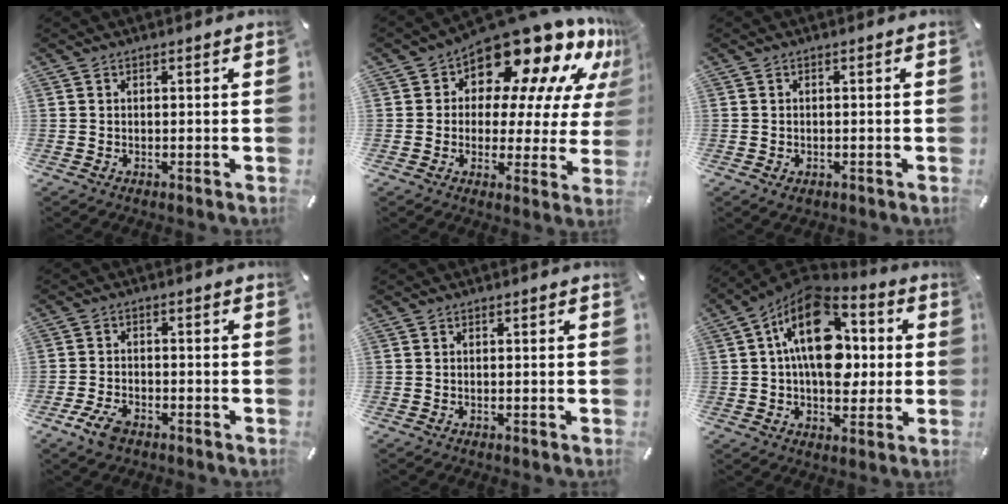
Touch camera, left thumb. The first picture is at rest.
{"total": 17.4, "force": [13.1, 7.5, 8.7], "torque": [-0.133, -0.115, 0.219]}
{"total": 1.1, "force": [-0.6, 0.7, 0.5], "torque": [-0.010, 0.002, -0.012]}
{"total": 5.1, "force": [-3.3, 2.5, 3.0], "torque": [-0.078, 0.010, -0.067]}
{"total": 0.0}
{"total": 20.6, "force": [2.9, 13.1, 15.6], "torque": [-0.258, -0.013, 0.047]}